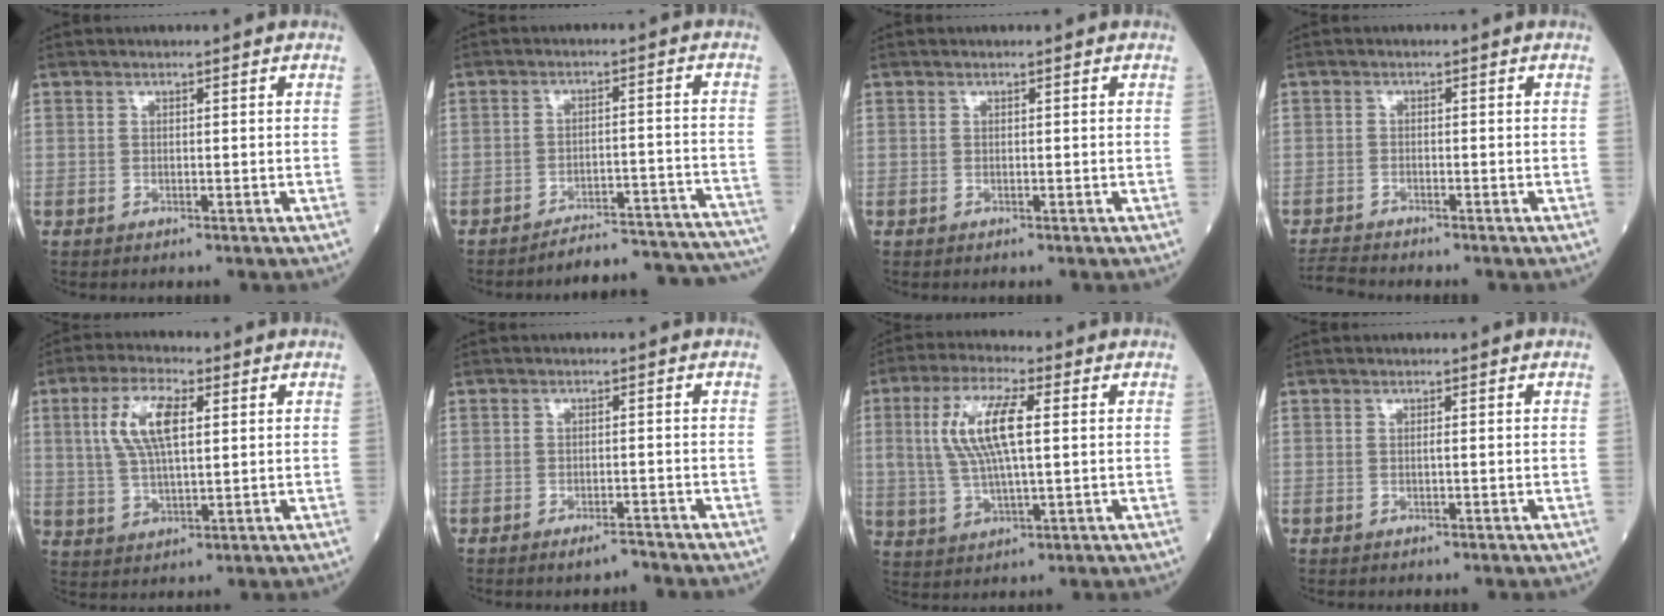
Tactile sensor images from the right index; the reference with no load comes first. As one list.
[{"total": 18.4, "force": [-18.1, 1.0, 3.0], "torque": [0.008, 0.018, -0.220]}, {"total": 0.0}, {"total": 2.8, "force": [-2.8, -0.1, -0.1], "torque": [0.000, -0.016, -0.052]}, {"total": 8.7, "force": [2.6, 2.8, 7.9], "torque": [-0.167, 0.012, 0.051]}, {"total": 2.3, "force": [-2.1, 0.3, 1.0], "torque": [-0.016, -0.002, -0.032]}, {"total": 10.5, "force": [2.0, 2.6, 10.0], "torque": [-0.215, 0.011, 0.041]}, {"total": 0.0}]